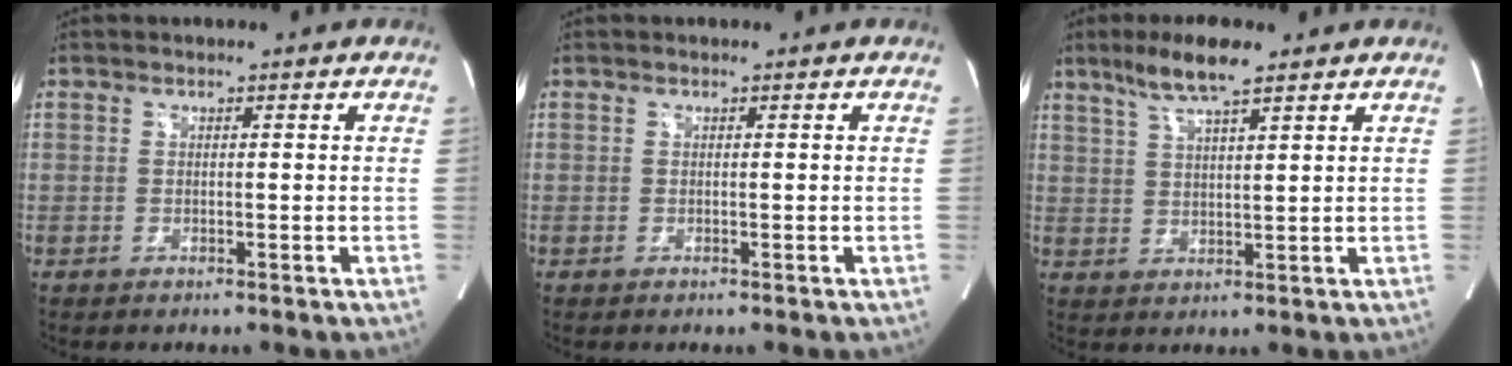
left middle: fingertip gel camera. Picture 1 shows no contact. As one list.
[{"total": 0.0}, {"total": 7.4, "force": [5.3, 0.7, 5.2], "torque": [-0.104, 0.009, 0.098]}]